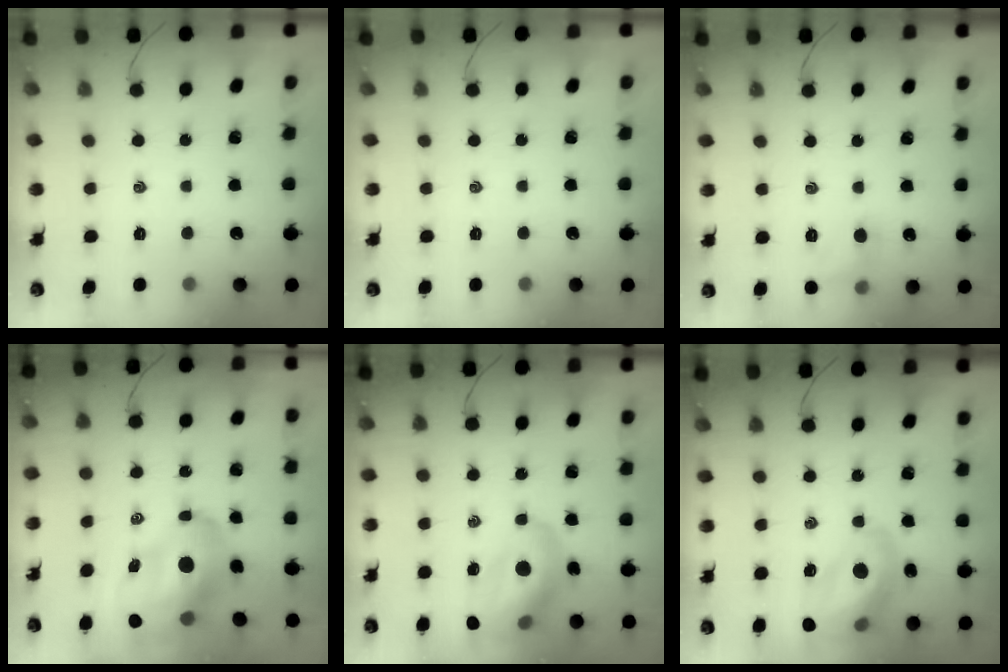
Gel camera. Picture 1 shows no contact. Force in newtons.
{"total": 0.0}
{"total": 6.3, "press": 6.1, "slide": 1.6}
{"total": 16.8, "press": 16.0, "slide": 5.0}
{"total": 13.9, "press": 13.4, "slide": 3.7}
{"total": 16.7, "press": 16.4, "slide": 3.1}